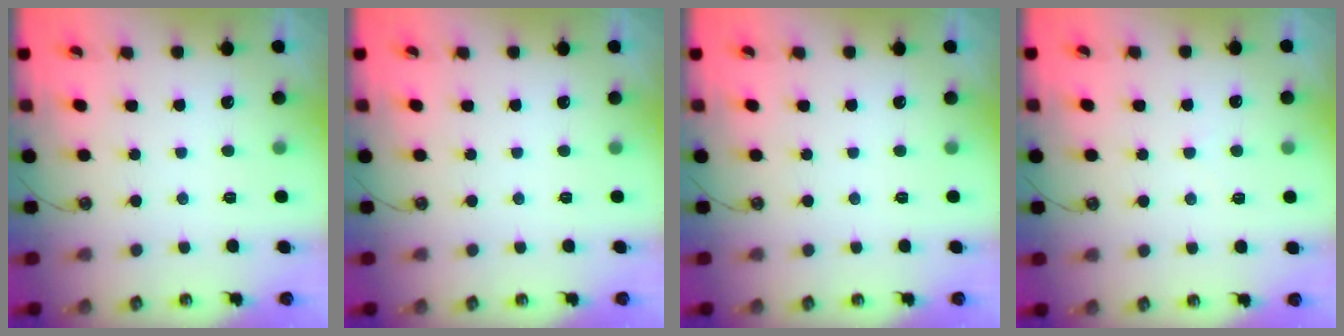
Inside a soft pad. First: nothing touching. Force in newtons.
{"total": 0.0}
{"total": 0.0}
{"total": 1.3, "press": 1.2, "slide": 0.4}